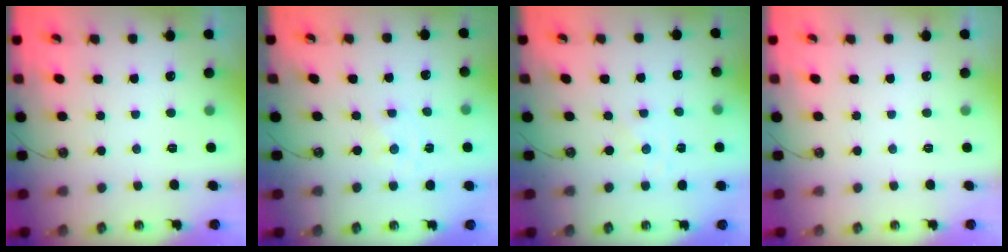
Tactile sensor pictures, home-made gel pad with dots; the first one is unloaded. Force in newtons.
{"total": 0.0}
{"total": 0.0}
{"total": 0.0}